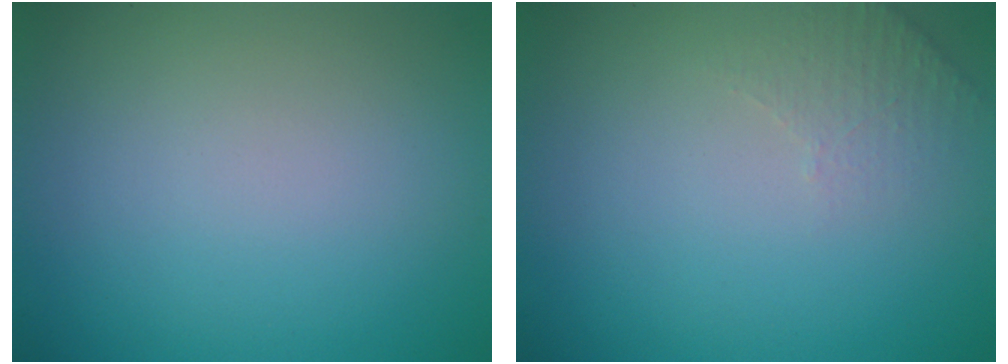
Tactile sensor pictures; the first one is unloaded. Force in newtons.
{"total": 1.6, "press": 1.5, "slide": 0.4}